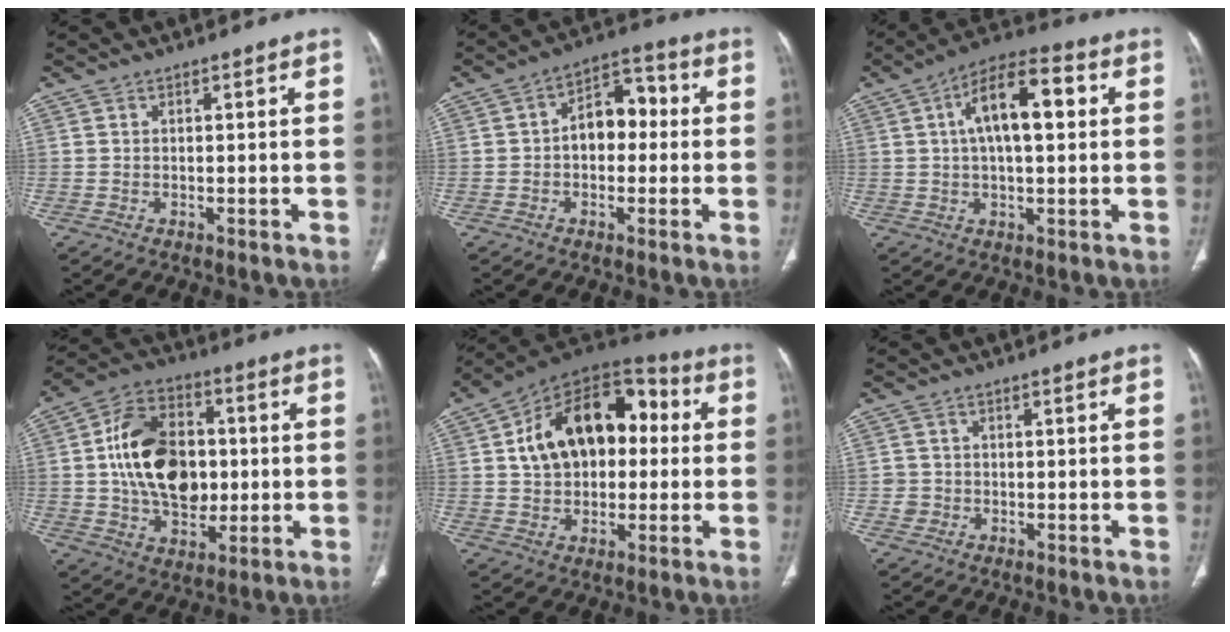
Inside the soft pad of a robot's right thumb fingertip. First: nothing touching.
{"total": 9.1, "force": [0.0, 6.2, 6.7], "torque": [-0.069, 0.034, -0.012]}
{"total": 13.1, "force": [2.7, 5.8, 11.4], "torque": [-0.186, 0.025, 0.037]}
{"total": 19.1, "force": [0.8, 13.3, 13.6], "torque": [-0.199, 0.016, 0.017]}
{"total": 20.9, "force": [2.9, 13.8, 15.5], "torque": [-0.214, 0.035, 0.041]}
{"total": 2.0, "force": [-0.5, 2.0, 0.0], "torque": [0.013, 0.008, -0.012]}